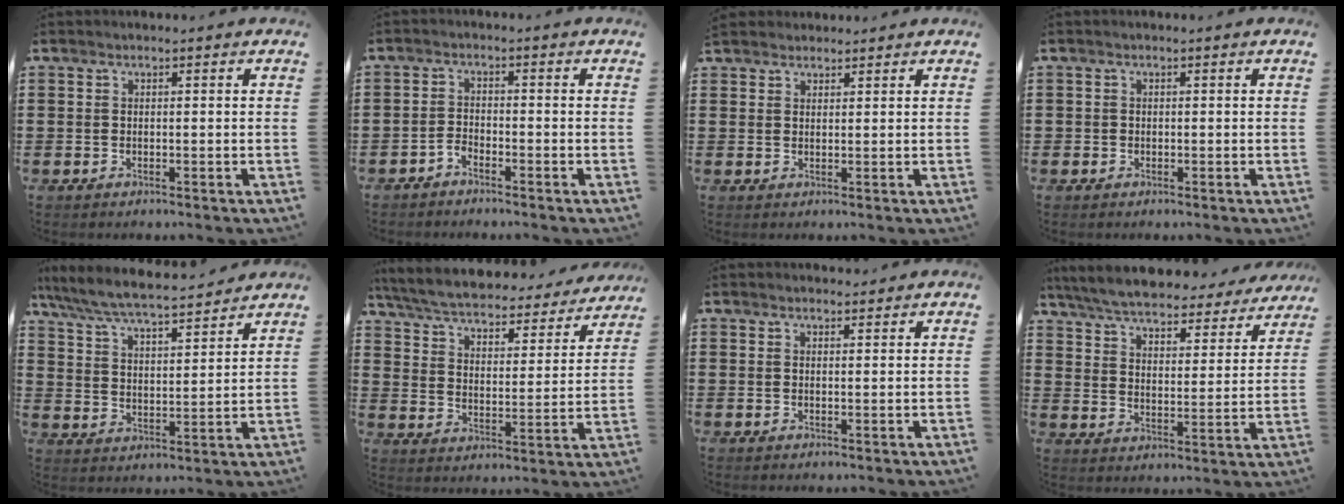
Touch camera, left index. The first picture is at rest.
{"total": 1.8, "force": [-1.7, 0.4, 0.2], "torque": [-0.012, 0.003, -0.035]}
{"total": 2.1, "force": [2.0, 0.7, 0.0], "torque": [-0.005, 0.002, 0.041]}
{"total": 0.6, "force": [-0.1, 0.6, 0.0], "torque": [-0.002, 0.005, -0.004]}
{"total": 6.6, "force": [6.2, 0.4, 2.4], "torque": [-0.071, -0.037, 0.105]}
{"total": 4.9, "force": [4.7, 0.4, 1.6], "torque": [-0.055, -0.036, 0.073]}
{"total": 1.0, "force": [0.9, 0.2, 0.1], "torque": [-0.005, 0.000, 0.019]}
{"total": 6.2, "force": [6.0, 0.5, 1.6], "torque": [-0.062, -0.041, 0.102]}